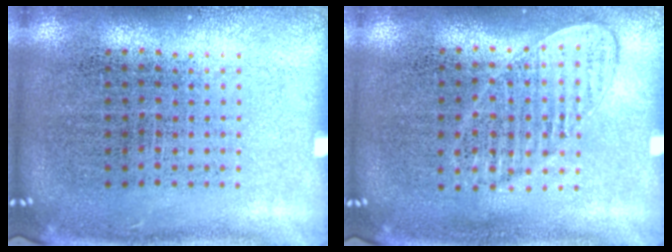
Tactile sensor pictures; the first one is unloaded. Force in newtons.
{"total": 1.2, "press": 1.1, "slide": 0.4}